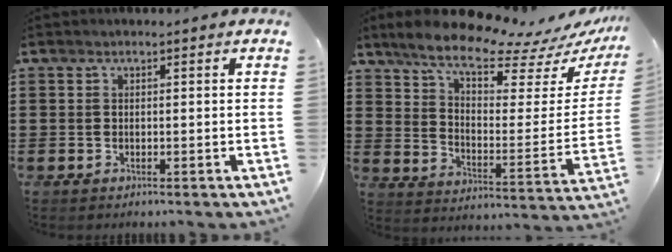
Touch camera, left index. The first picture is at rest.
{"total": 11.5, "force": [9.8, 2.5, 5.6], "torque": [-0.127, -0.062, 0.166]}